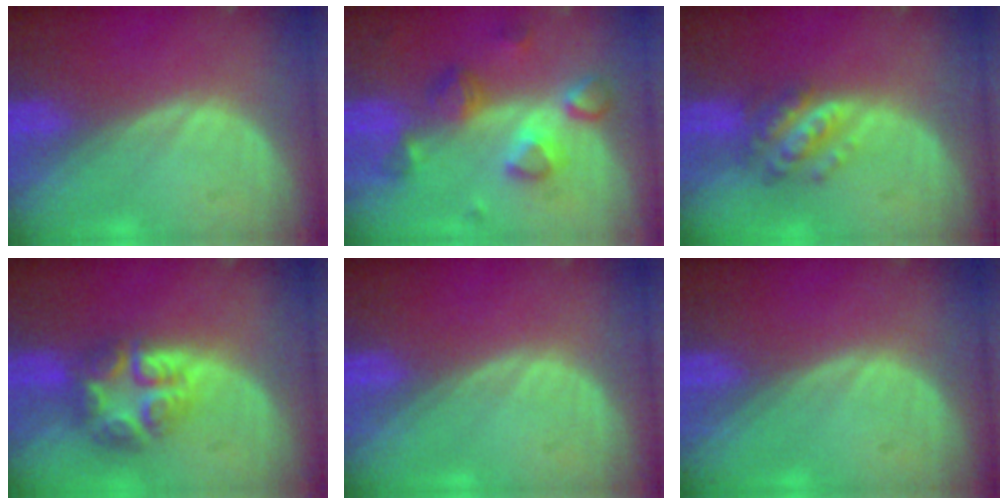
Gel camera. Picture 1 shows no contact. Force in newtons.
{"total": 7.8, "press": 6.9, "slide": 3.5}
{"total": 5.9, "press": 5.3, "slide": 2.7}
{"total": 7.6, "press": 6.7, "slide": 3.6}
{"total": 0.0}
{"total": 0.0}